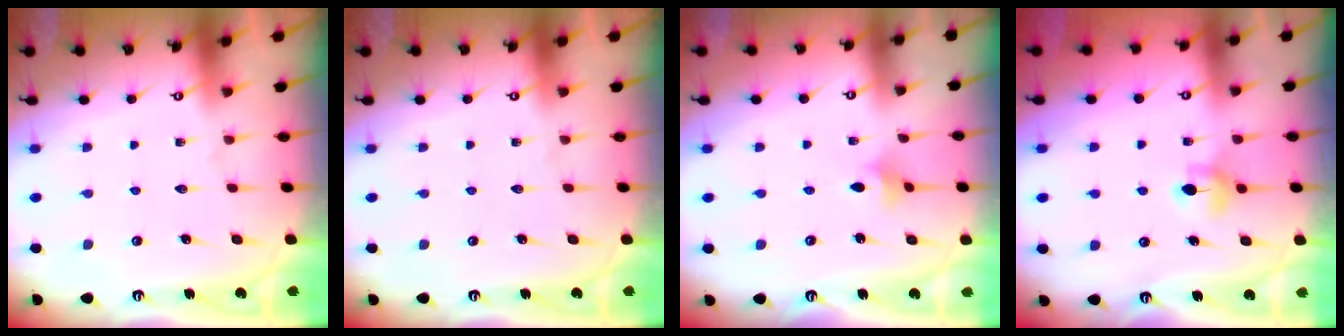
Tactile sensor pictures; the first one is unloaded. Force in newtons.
{"total": 0.0}
{"total": 2.9, "press": 2.8, "slide": 0.6}
{"total": 5.7, "press": 5.6, "slide": 0.6}